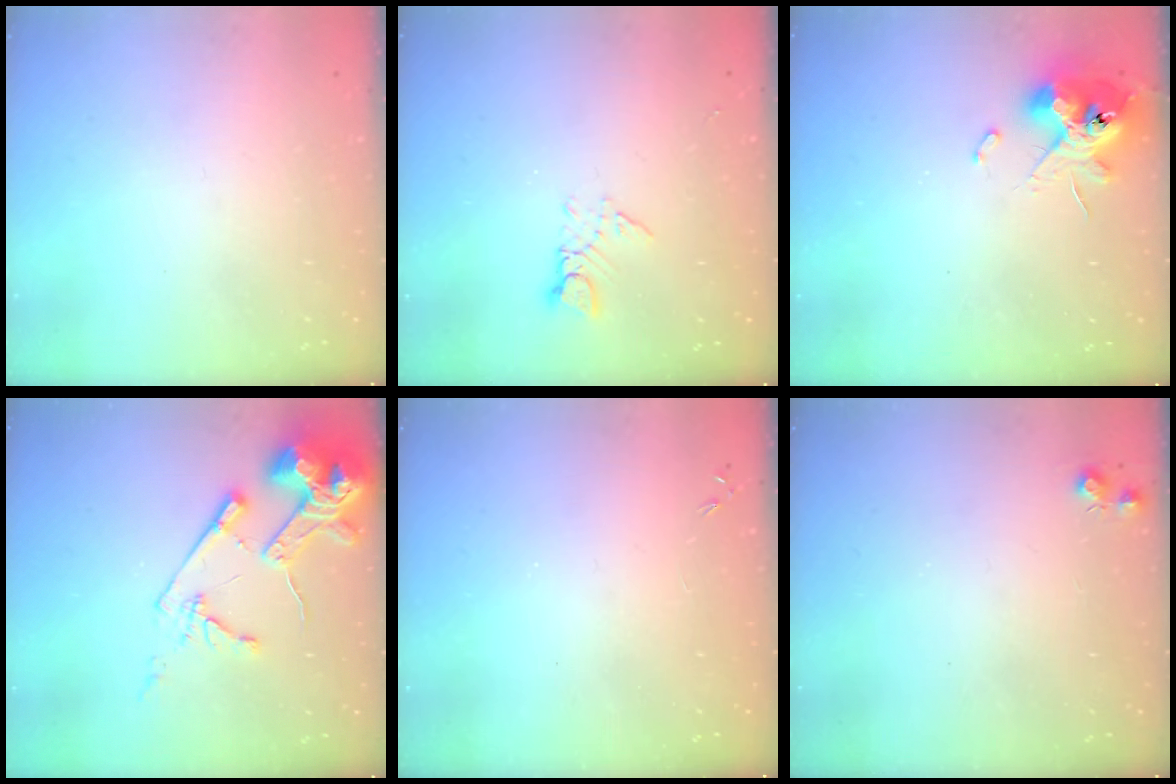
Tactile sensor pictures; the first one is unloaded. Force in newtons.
{"total": 3.0, "press": 3.0, "slide": 0.3}
{"total": 13.1, "press": 13.0, "slide": 1.7}
{"total": 15.4, "press": 15.3, "slide": 1.8}
{"total": 0.0}
{"total": 5.5, "press": 5.5, "slide": 0.8}